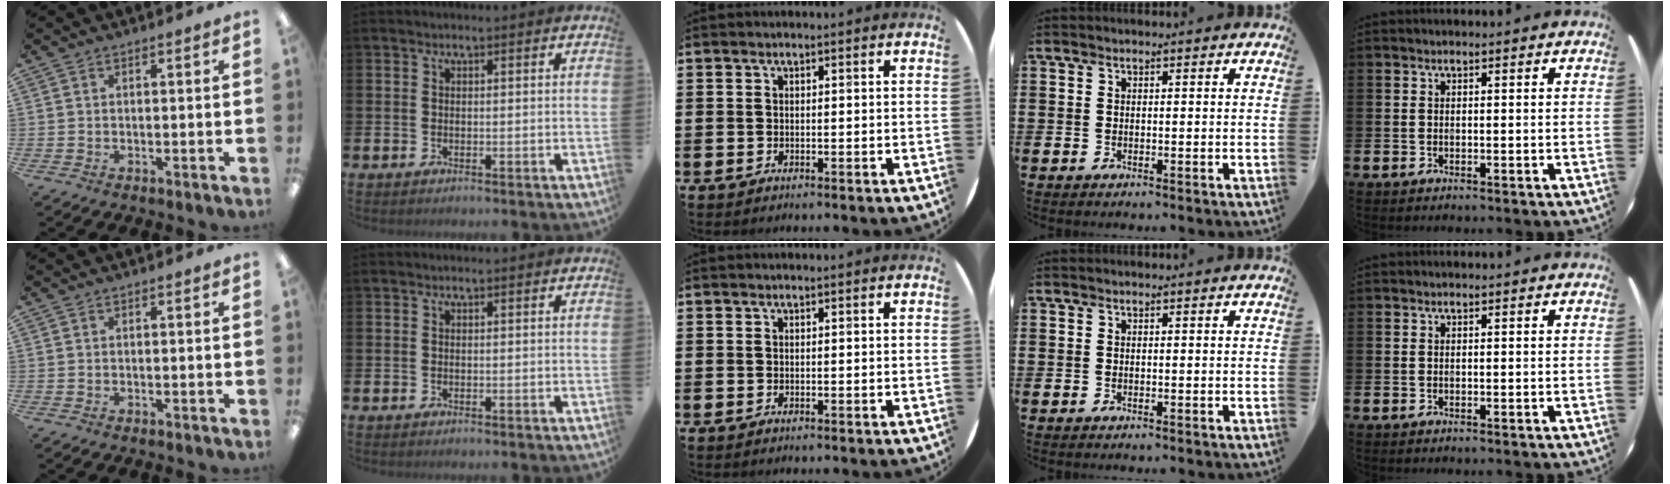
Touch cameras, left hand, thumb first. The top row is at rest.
{}